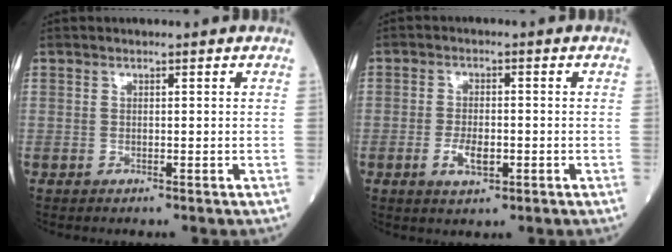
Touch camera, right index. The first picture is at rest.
{"total": 4.2, "force": [-1.4, 1.7, 3.6], "torque": [-0.071, -0.001, -0.022]}